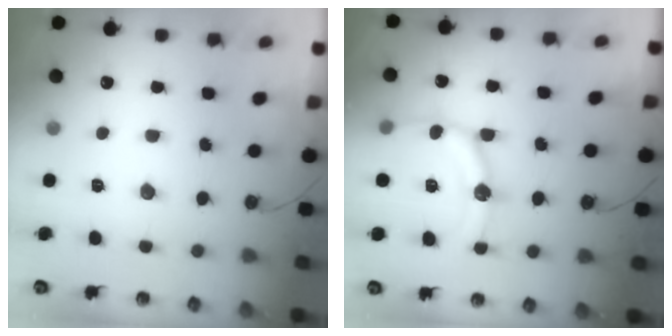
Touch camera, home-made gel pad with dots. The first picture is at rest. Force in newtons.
{"total": 15.7, "press": 15.4, "slide": 3.0}